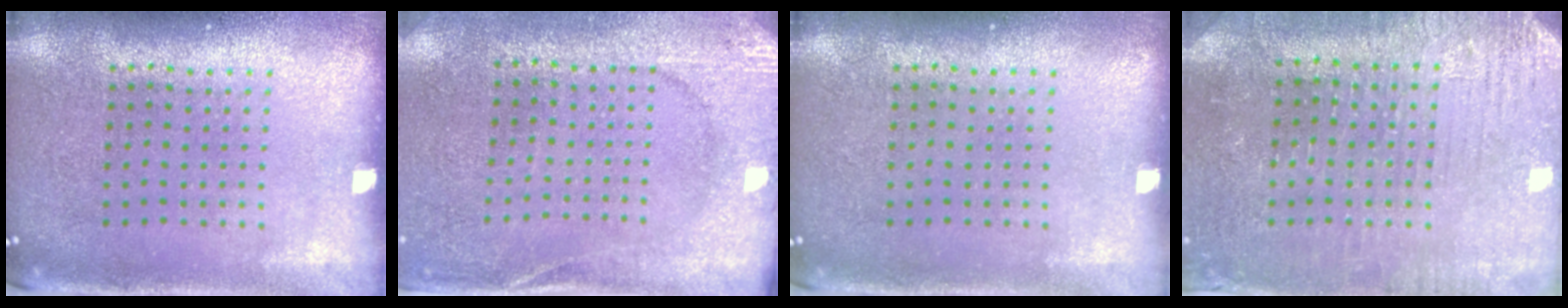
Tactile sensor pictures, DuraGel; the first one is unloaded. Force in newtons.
{"total": 2.6, "press": 2.4, "slide": 0.9}
{"total": 0.0}
{"total": 3.0, "press": 2.9, "slide": 0.7}